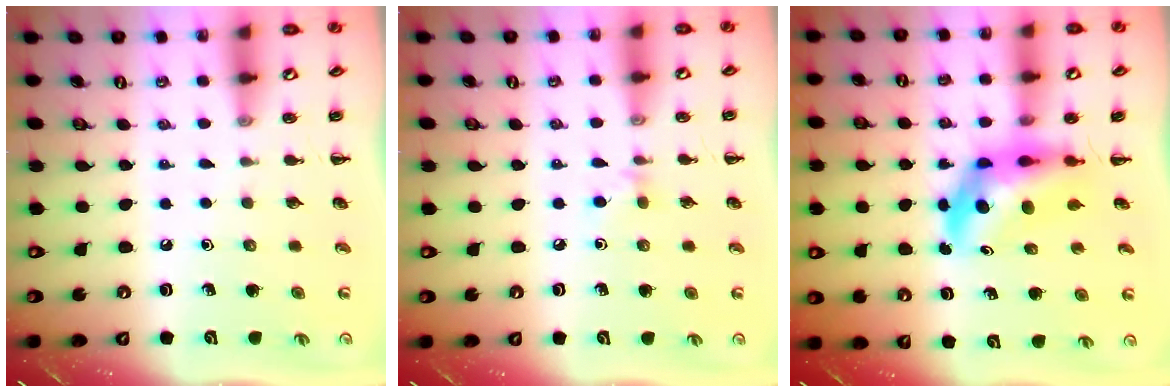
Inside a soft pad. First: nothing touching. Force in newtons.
{"total": 4.6, "press": 4.3, "slide": 1.7}
{"total": 6.0, "press": 5.7, "slide": 1.9}